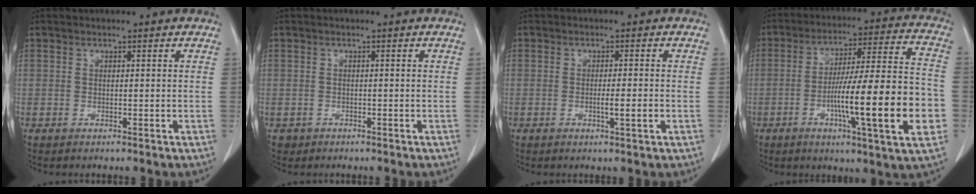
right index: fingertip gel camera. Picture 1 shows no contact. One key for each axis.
{"total": 1.1, "fx": -0.6, "fy": 0.9, "fz": -0.1, "tx": -0.006, "ty": 0.003, "tz": -0.009}
{"total": 2.8, "fx": -0.6, "fy": 0.0, "fz": 2.7, "tx": -0.044, "ty": -0.003, "tz": -0.007}
{"total": 20.2, "fx": -5.0, "fy": 1.0, "fz": 19.5, "tx": -0.278, "ty": 0.005, "tz": -0.072}